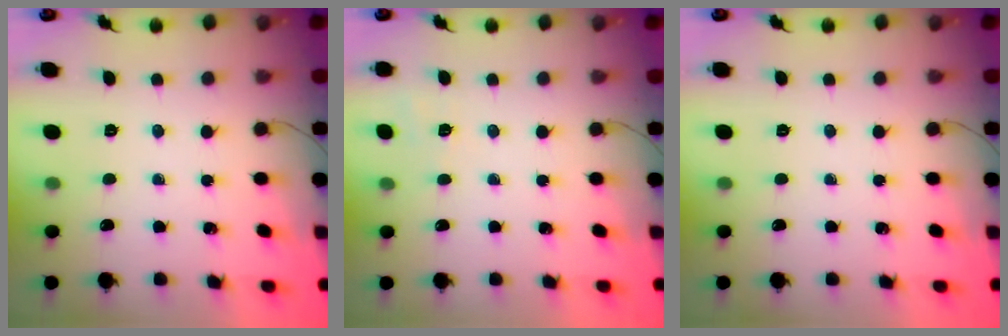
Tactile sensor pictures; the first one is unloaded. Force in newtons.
{"total": 4.7, "press": 4.2, "slide": 1.9}
{"total": 0.0}